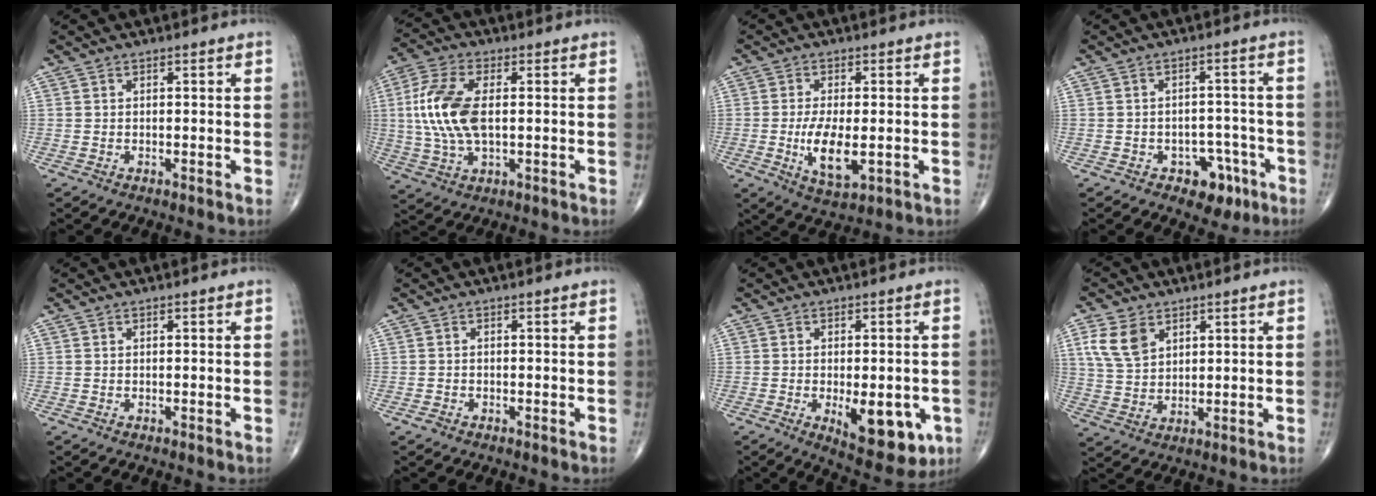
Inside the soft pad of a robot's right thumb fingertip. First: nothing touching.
{"total": 12.9, "force": [0.9, 6.5, 11.1], "torque": [-0.250, 0.007, 0.017]}
{"total": 8.1, "force": [-1.4, 3.4, 7.2], "torque": [-0.134, -0.016, -0.019]}
{"total": 6.7, "force": [-3.6, 4.6, 3.5], "torque": [-0.012, 0.031, -0.044]}
{"total": 0.0}
{"total": 0.9, "force": [-0.6, 0.6, 0.3], "torque": [-0.006, 0.003, -0.013]}
{"total": 12.2, "force": [-3.5, 5.5, 10.3], "torque": [-0.116, -0.012, -0.036]}
{"total": 7.7, "force": [3.6, 5.0, 4.5], "torque": [-0.078, -0.008, 0.077]}